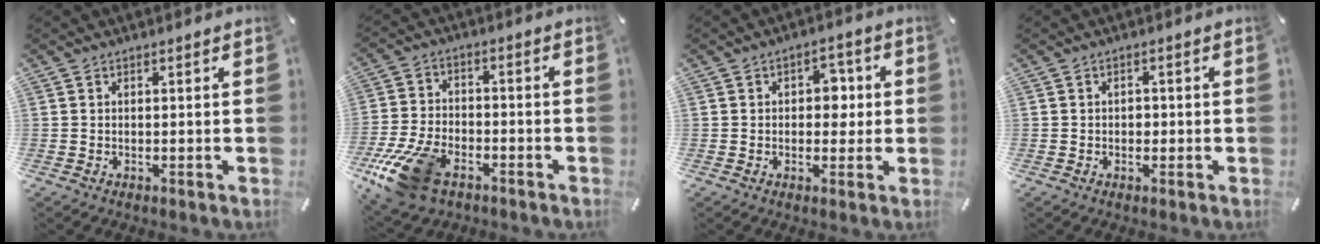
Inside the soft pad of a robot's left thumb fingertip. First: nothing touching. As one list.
[{"total": 14.3, "force": [-8.0, 7.9, 8.9], "torque": [-0.177, 0.035, -0.137]}, {"total": 5.8, "force": [0.2, 4.2, 4.1], "torque": [-0.040, -0.002, -0.008]}, {"total": 1.5, "force": [-0.3, 1.2, 0.8], "torque": [-0.016, 0.004, -0.007]}]